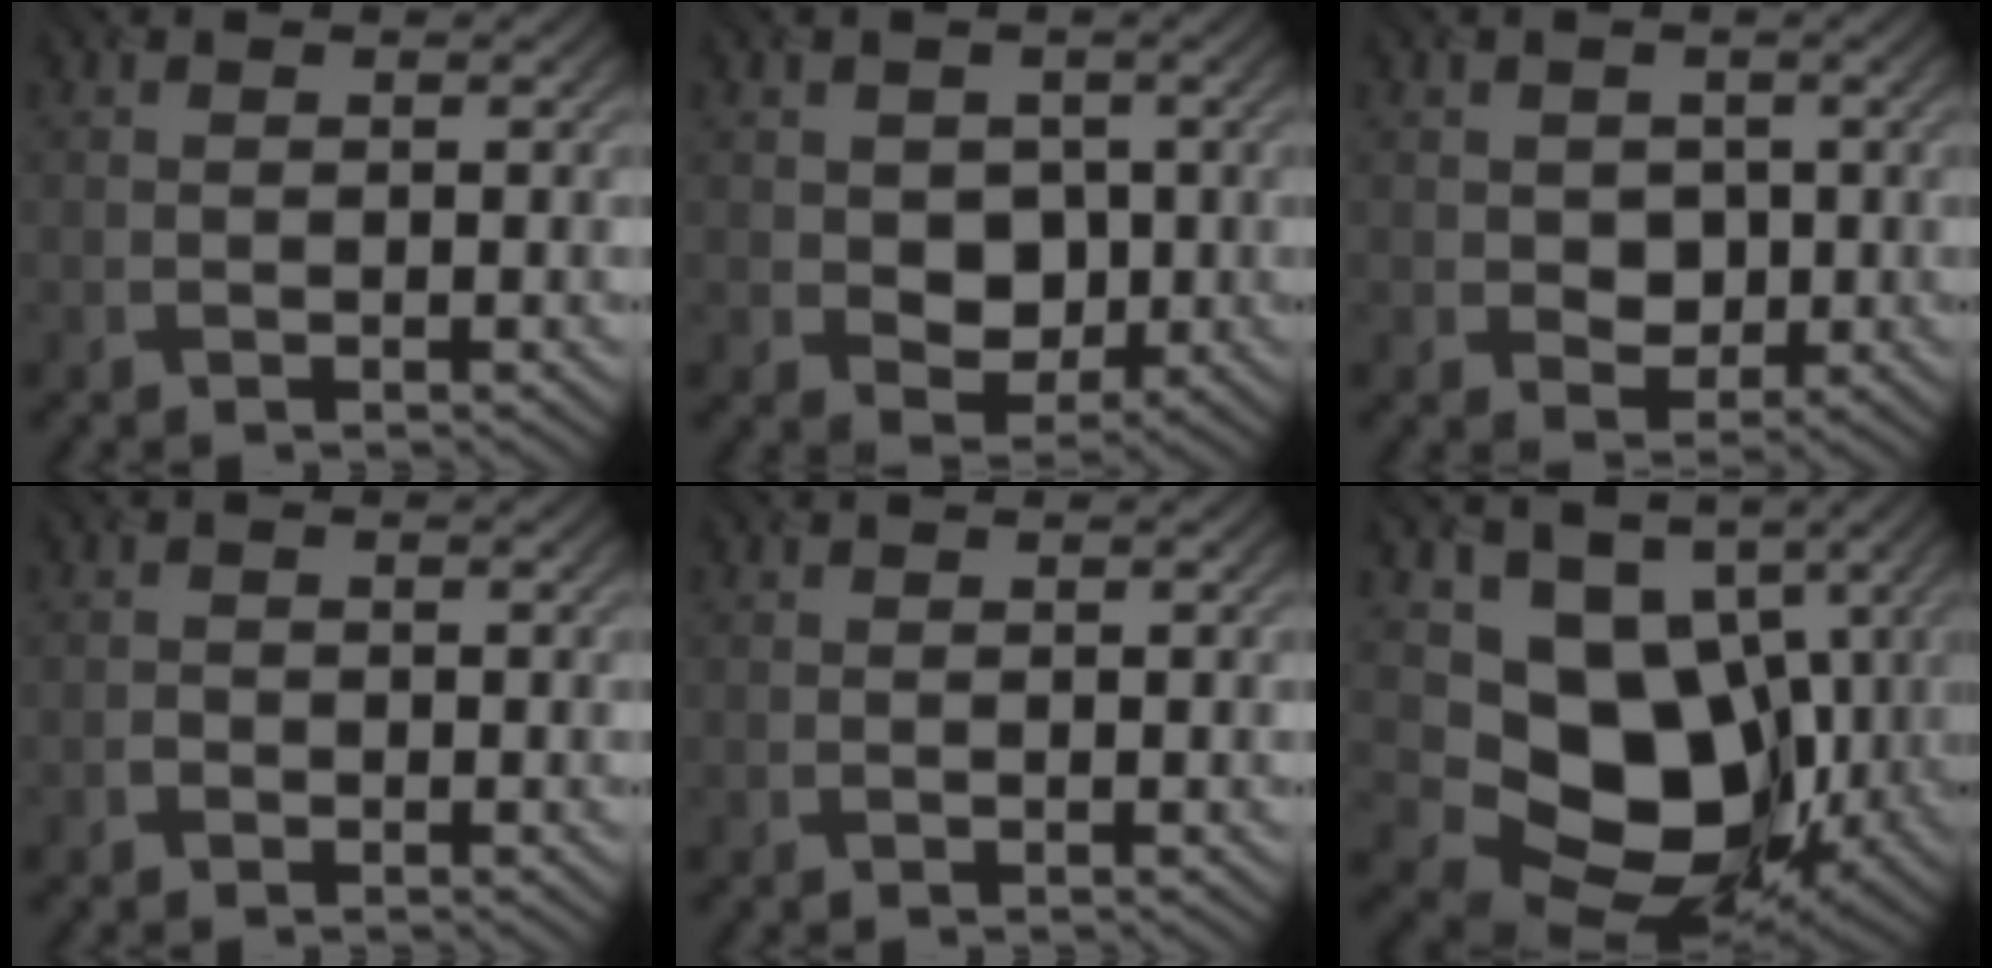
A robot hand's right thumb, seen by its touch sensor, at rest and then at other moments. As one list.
[{"total": 4.8, "force": [0.2, 4.0, 2.6], "torque": [-0.054, -0.008, 0.001]}, {"total": 3.2, "force": [0.1, 2.8, 1.5], "torque": [-0.035, -0.007, -0.003]}, {"total": 0.8, "force": [-0.6, 0.6, 0.2], "torque": [-0.002, 0.000, -0.012]}, {"total": 0.0}, {"total": 12.7, "force": [0.0, 9.9, 8.1], "torque": [-0.140, -0.026, -0.001]}]